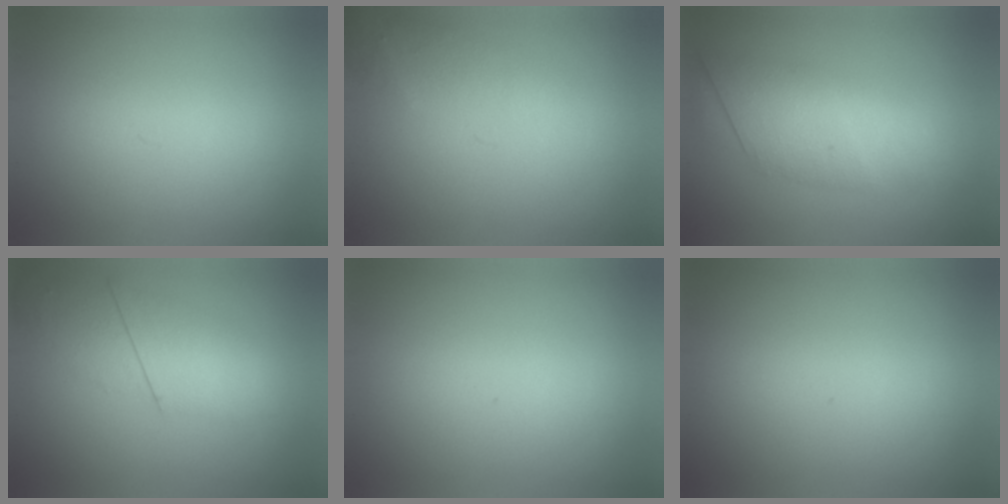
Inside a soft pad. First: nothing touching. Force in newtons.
{"total": 1.3}
{"total": 3.0}
{"total": 2.4}
{"total": 0.0}
{"total": 0.0}